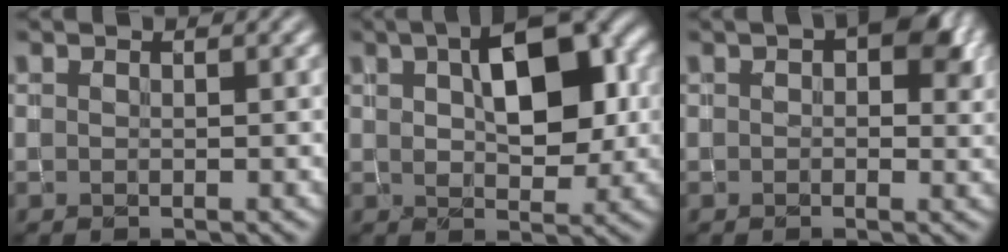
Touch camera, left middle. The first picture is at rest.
{"total": 8.0, "force": [2.1, 3.9, 6.7], "torque": [-0.099, 0.015, 0.030]}
{"total": 5.0, "force": [1.4, 3.0, 3.7], "torque": [-0.039, 0.005, 0.015]}